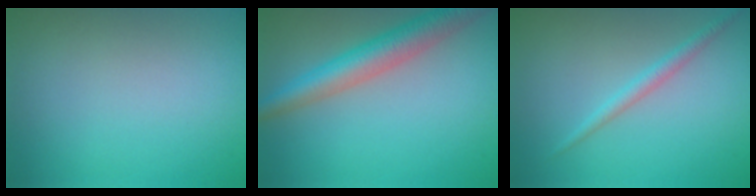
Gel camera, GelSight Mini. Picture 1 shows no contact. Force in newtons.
{"total": 5.2, "press": 5.2, "slide": 0.2}
{"total": 1.6, "press": 1.6, "slide": 0.1}